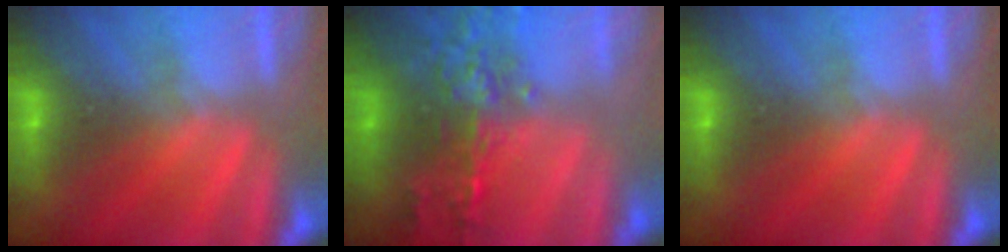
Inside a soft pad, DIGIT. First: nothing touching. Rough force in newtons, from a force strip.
{"total": 6.8}
{"total": 0.0}